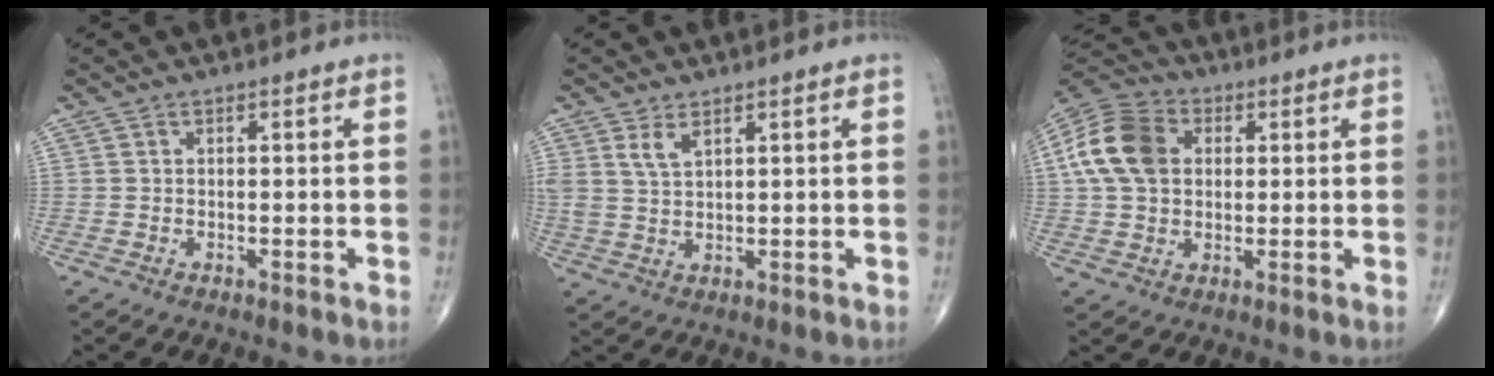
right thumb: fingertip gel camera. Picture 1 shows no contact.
{"total": 3.4, "force": [2.1, 1.4, 2.3], "torque": [-0.048, -0.009, 0.049]}
{"total": 13.0, "force": [2.5, 9.6, 8.5], "torque": [-0.157, 0.017, 0.036]}